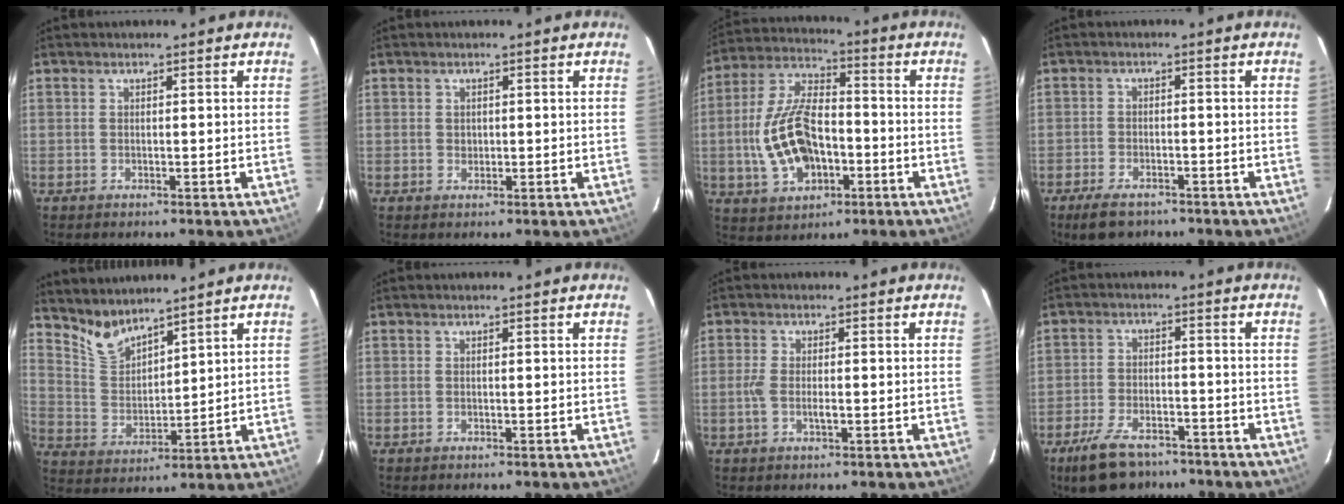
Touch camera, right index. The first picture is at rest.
{"total": 1.0, "force": [0.0, 1.0, 0.2], "torque": [0.000, 0.002, 0.001]}
{"total": 15.7, "force": [-3.5, 8.8, 12.5], "torque": [-0.272, 0.011, -0.054]}
{"total": 6.5, "force": [-4.9, 3.0, 3.0], "torque": [-0.078, -0.004, -0.081]}
{"total": 7.3, "force": [6.6, 1.8, 2.5], "torque": [-0.048, -0.007, 0.140]}
{"total": 0.0}
{"total": 4.7, "force": [-1.2, 1.8, 4.1], "torque": [-0.090, -0.001, -0.023]}
{"total": 11.3, "force": [-8.4, 5.2, 5.5], "torque": [-0.134, -0.004, -0.137]}